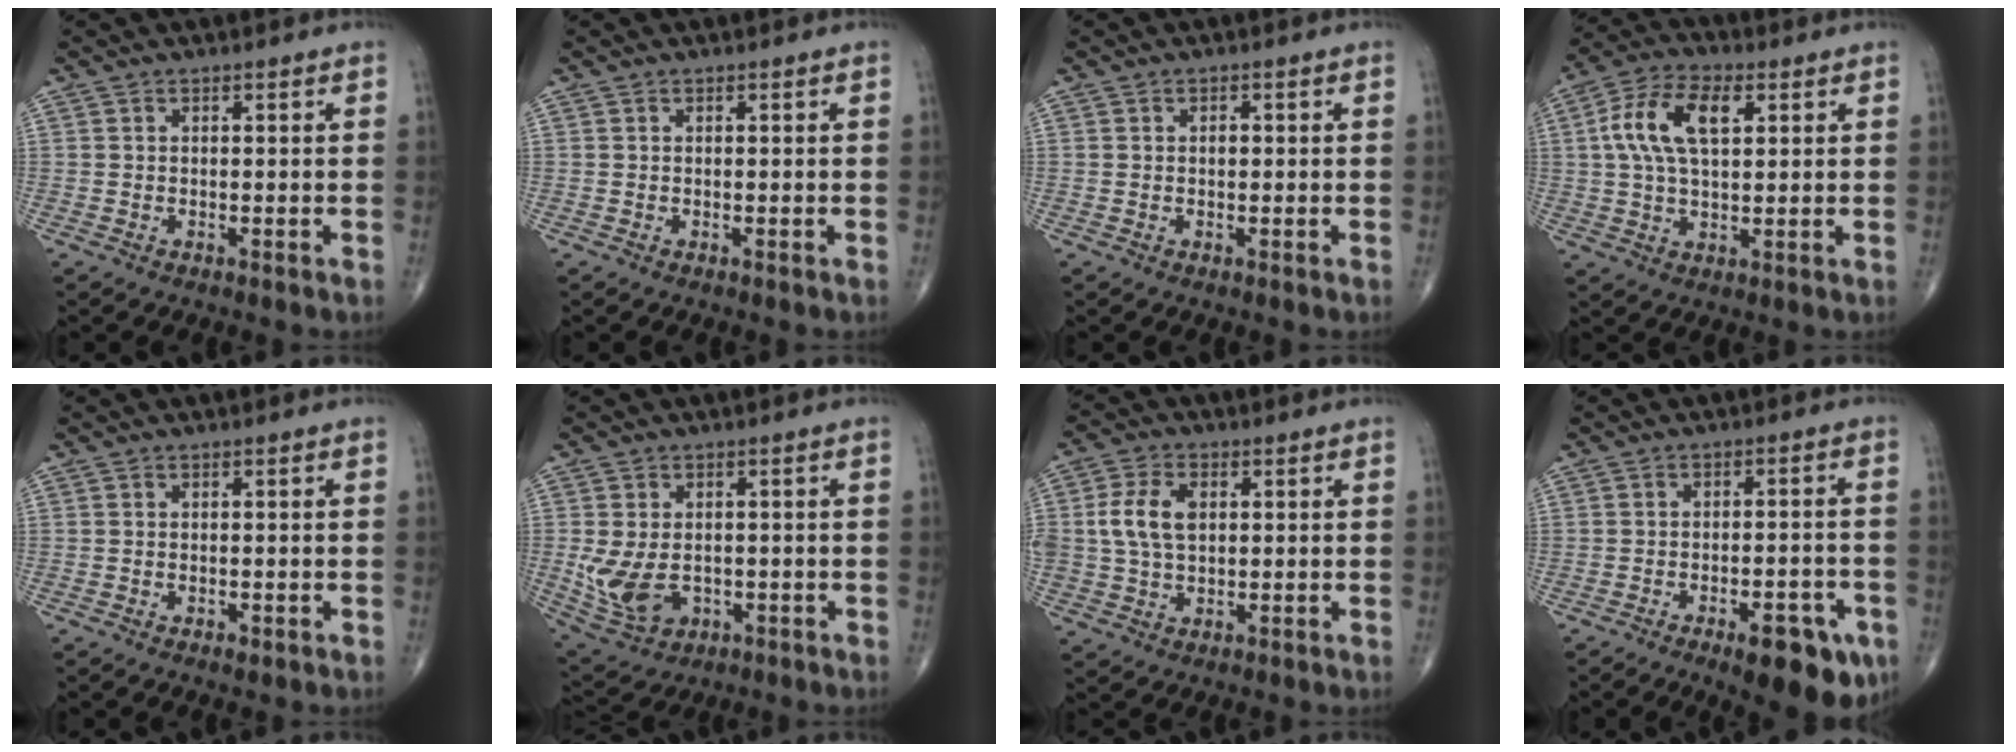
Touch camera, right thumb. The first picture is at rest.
{"total": 0.0}
{"total": 1.0, "force": [0.1, 0.7, 0.7], "torque": [-0.009, 0.004, 0.000]}
{"total": 11.9, "force": [3.1, 6.1, 9.7], "torque": [-0.188, 0.013, 0.054]}
{"total": 0.9, "force": [-0.4, 0.5, 0.7], "torque": [-0.012, -0.001, -0.004]}
{"total": 9.2, "force": [-1.3, 6.4, 6.5], "torque": [-0.125, -0.005, -0.007]}
{"total": 7.7, "force": [1.2, 4.9, 5.8], "torque": [-0.117, 0.006, 0.024]}
{"total": 11.4, "force": [-5.9, 4.2, 8.8], "torque": [-0.091, 0.021, -0.072]}